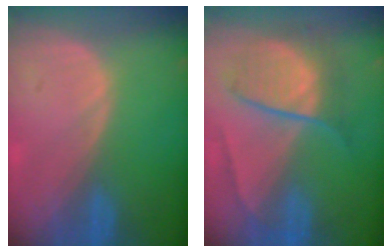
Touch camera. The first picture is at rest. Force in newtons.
{"total": 7.5, "press": 7.5, "slide": 0.3}